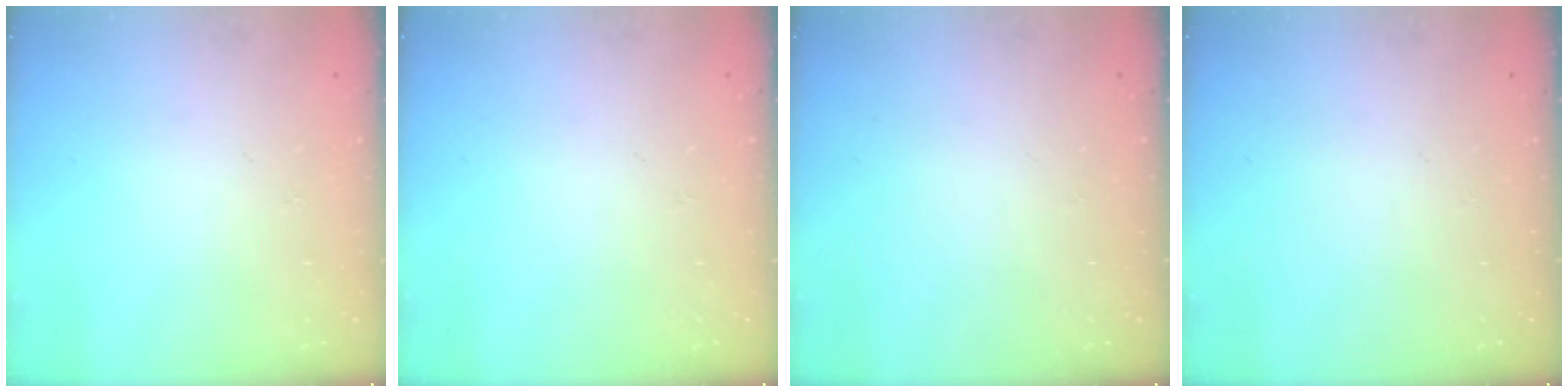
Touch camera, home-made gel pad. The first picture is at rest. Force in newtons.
{"total": 0.0}
{"total": 0.0}
{"total": 0.0}